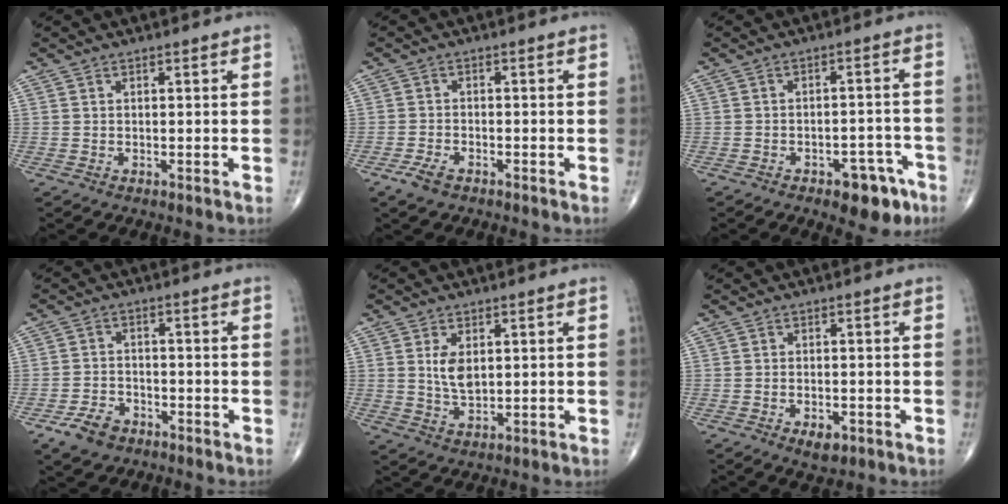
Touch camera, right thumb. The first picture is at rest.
{"total": 3.2, "force": [-2.1, 1.6, 1.8], "torque": [-0.042, 0.005, -0.039]}
{"total": 8.2, "force": [-4.8, 4.1, 5.1], "torque": [-0.042, 0.039, -0.059]}
{"total": 5.5, "force": [-3.5, 3.5, 2.4], "torque": [-0.037, 0.016, -0.061]}
{"total": 4.9, "force": [1.2, 2.7, 4.0], "torque": [-0.068, -0.014, 0.027]}
{"total": 3.5, "force": [-1.7, 1.8, 2.5], "torque": [-0.034, 0.002, -0.022]}